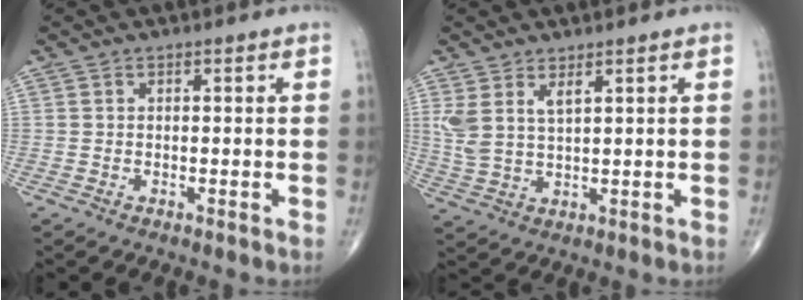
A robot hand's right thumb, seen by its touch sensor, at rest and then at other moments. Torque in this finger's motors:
{"motor_torque": [0.06, 0.08, 0.47, 0.40, 0.04]}